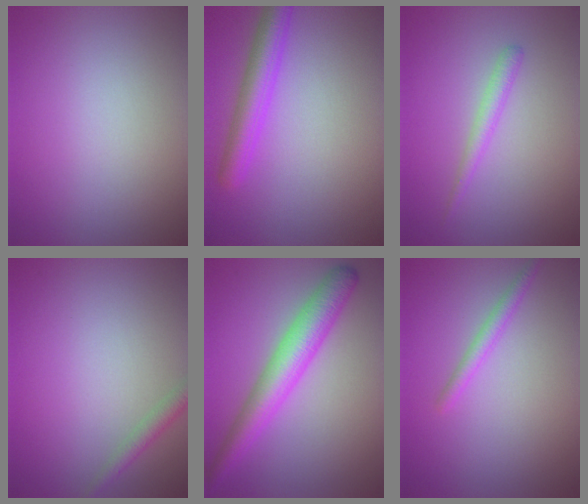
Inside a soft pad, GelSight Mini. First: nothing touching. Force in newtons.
{"total": 3.7, "press": 3.7, "slide": 0.2}
{"total": 1.4, "press": 1.4, "slide": 0.1}
{"total": 1.5, "press": 1.5, "slide": 0.0}
{"total": 5.1, "press": 5.1, "slide": 0.1}
{"total": 1.5, "press": 1.5, "slide": 0.1}